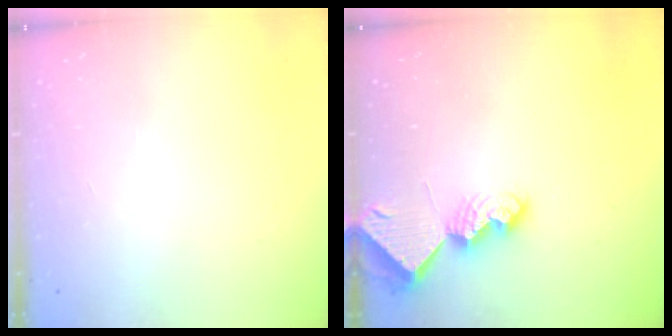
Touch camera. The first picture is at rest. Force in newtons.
{"total": 7.5, "press": 7.5, "slide": 0.5}